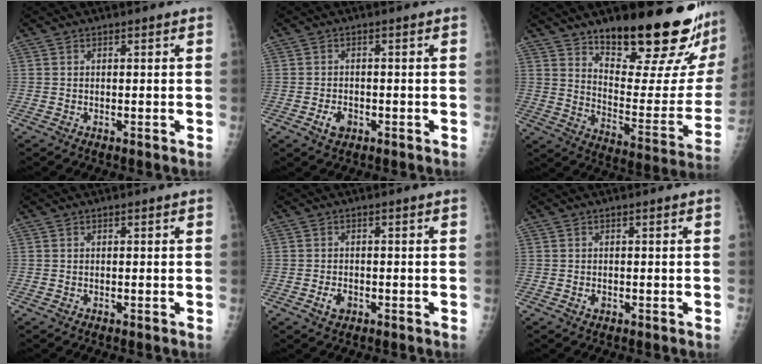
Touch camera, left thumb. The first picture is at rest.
{"total": 2.6, "force": [-1.0, 1.7, 1.6], "torque": [-0.024, 0.002, -0.013]}
{"total": 26.3, "force": [18.6, 6.9, 17.2], "torque": [-0.211, -0.108, 0.270]}
{"total": 0.0}
{"total": 2.0, "force": [-0.7, 1.3, 1.4], "torque": [-0.022, 0.002, -0.009]}
{"total": 1.0, "force": [0.1, 0.5, 0.8], "torque": [-0.013, 0.005, 0.005]}